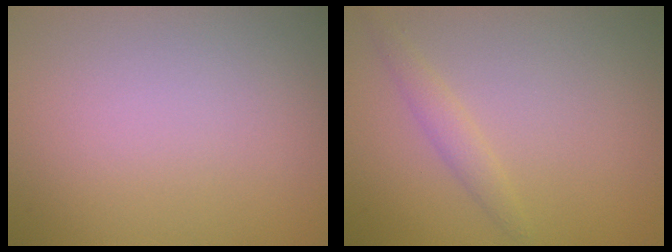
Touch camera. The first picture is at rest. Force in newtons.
{"total": 1.4, "press": 1.4, "slide": 0.1}